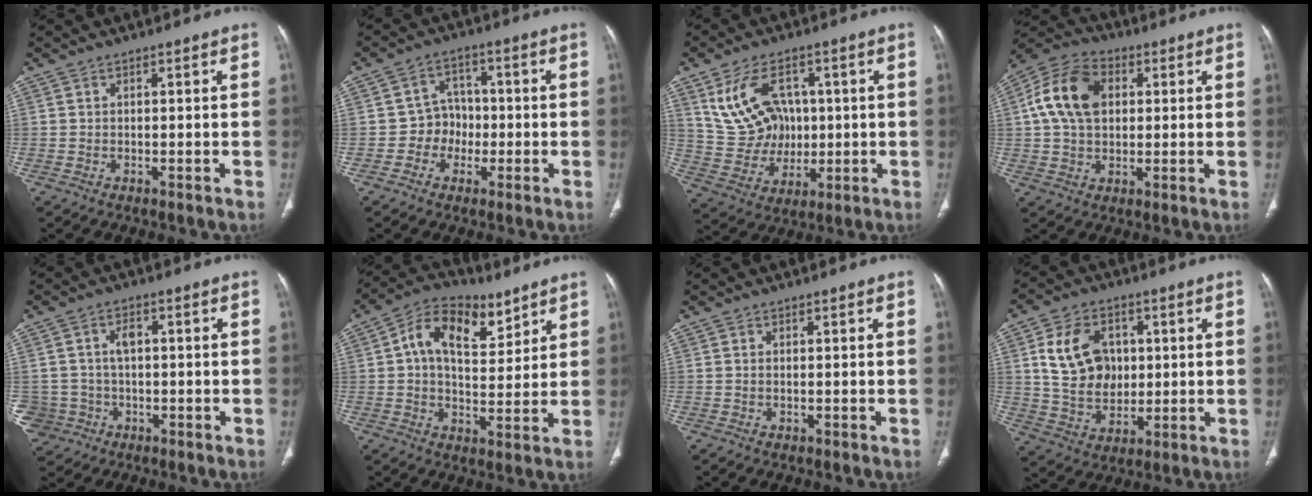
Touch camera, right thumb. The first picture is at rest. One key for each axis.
{"total": 5.9, "fx": -1.5, "fy": 5.5, "fz": 1.7, "tx": 0.015, "ty": 0.020, "tz": -0.033}
{"total": 13.1, "fx": 3.7, "fy": 10.0, "fz": 7.6, "tx": -0.105, "ty": -0.004, "tz": 0.084}
{"total": 13.5, "fx": 2.6, "fy": 9.4, "fz": 9.3, "tx": -0.160, "ty": 0.016, "tz": 0.037}
{"total": 7.9, "fx": -1.7, "fy": 7.5, "fz": 2.0, "tx": -0.035, "ty": 0.022, "tz": -0.018}
{"total": 13.2, "fx": 5.7, "fy": 7.9, "fz": 8.9, "tx": -0.117, "ty": -0.005, "tz": 0.094}
{"total": 0.5, "fx": -0.1, "fy": 0.2, "fz": 0.5, "tx": -0.017, "ty": -0.004, "tz": -0.002}
{"total": 13.4, "fx": 2.8, "fy": 10.3, "fz": 8.0, "tx": -0.111, "ty": -0.005, "tz": 0.058}